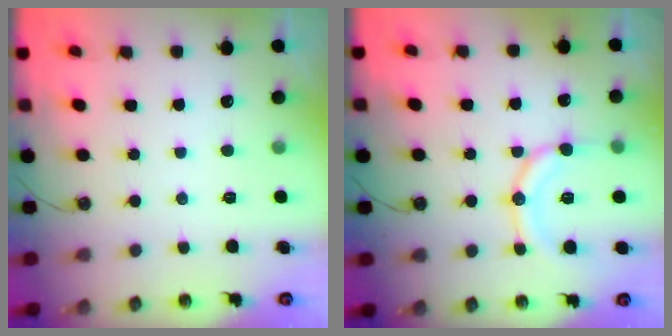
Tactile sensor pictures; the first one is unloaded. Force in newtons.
{"total": 13.9, "press": 13.6, "slide": 2.9}